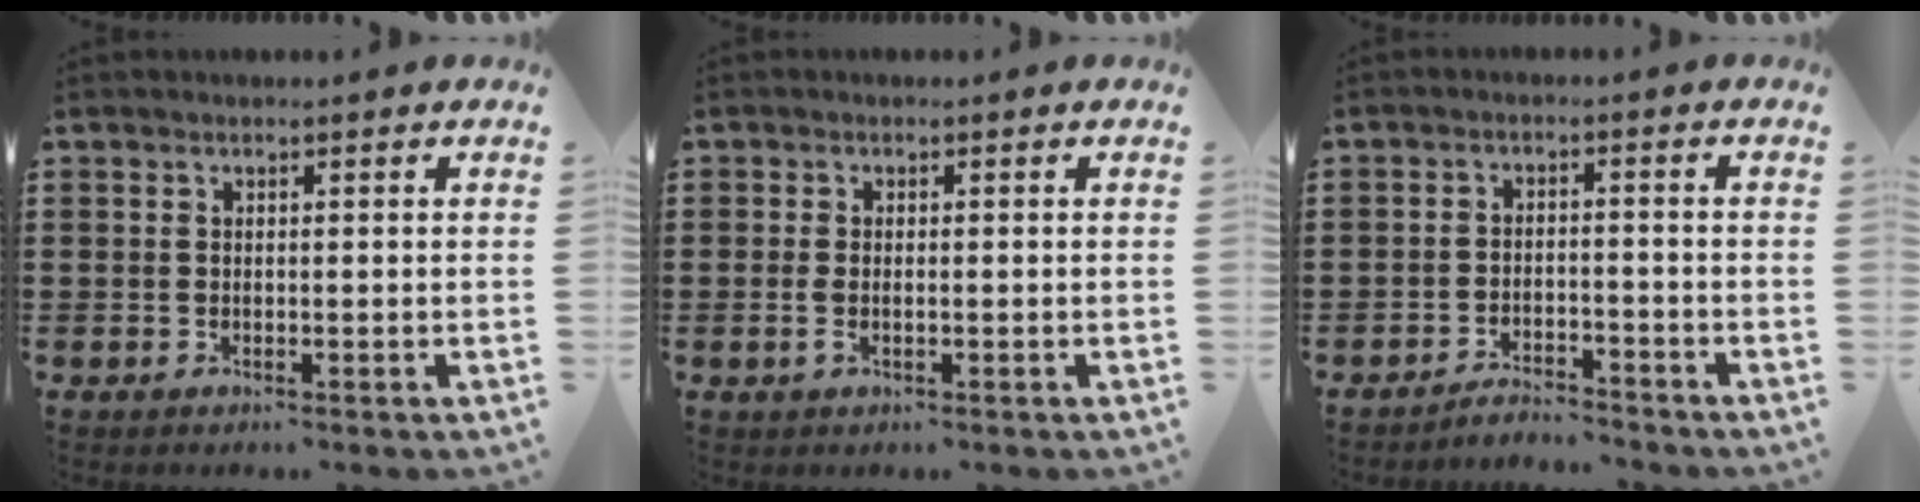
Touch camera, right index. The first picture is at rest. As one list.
[{"total": 1.4, "force": [-0.3, 0.5, 1.3], "torque": [-0.024, -0.001, -0.006]}, {"total": 3.2, "force": [-3.2, 0.0, 0.1], "torque": [-0.007, 0.001, -0.067]}]